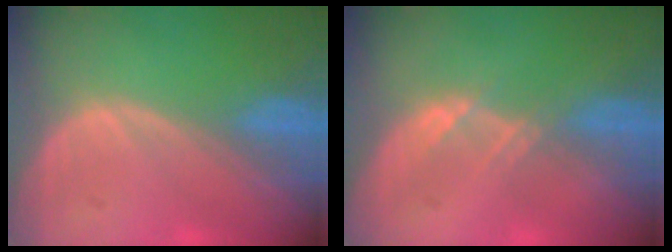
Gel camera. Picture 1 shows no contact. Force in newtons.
{"total": 1.5, "press": 1.4, "slide": 0.2}